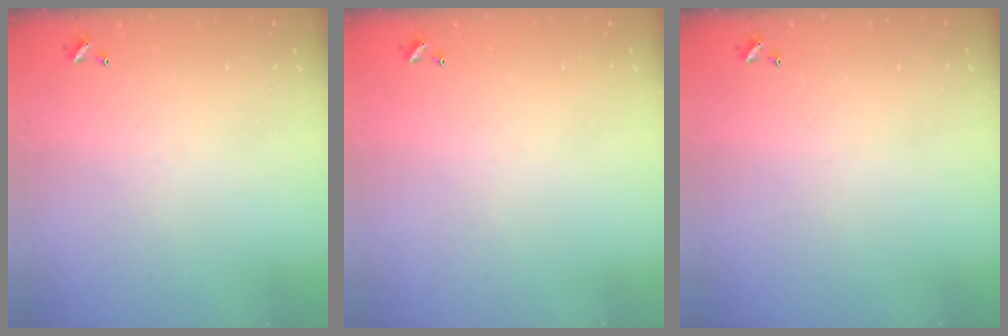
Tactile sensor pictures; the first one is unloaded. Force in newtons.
{"total": 0.0}
{"total": 0.0}